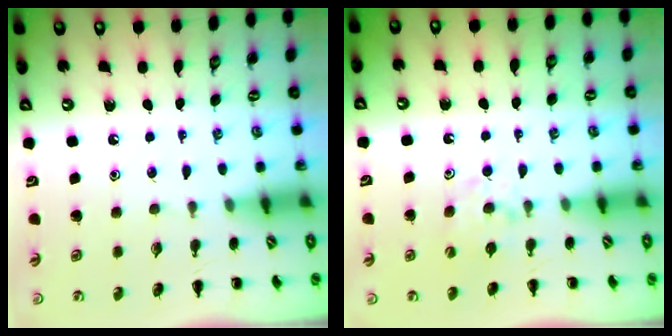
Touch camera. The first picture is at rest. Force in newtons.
{"total": 5.1, "press": 4.9, "slide": 1.4}